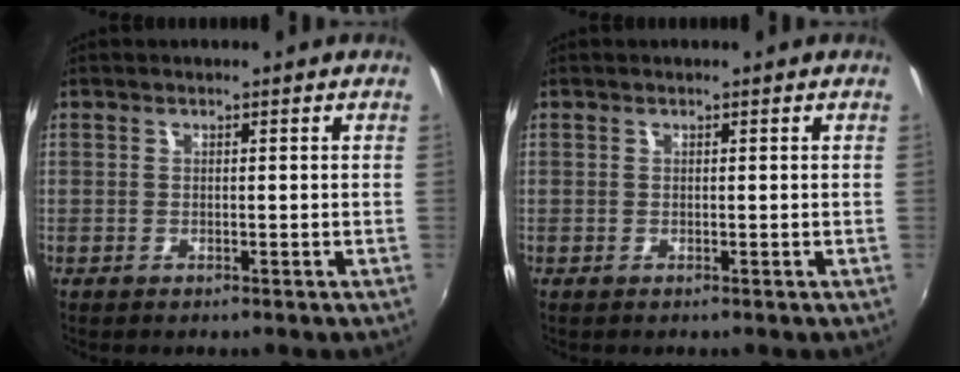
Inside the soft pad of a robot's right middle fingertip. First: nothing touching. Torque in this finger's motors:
{"motor_torque": [0.00, 0.00, 0.03, 0.00]}